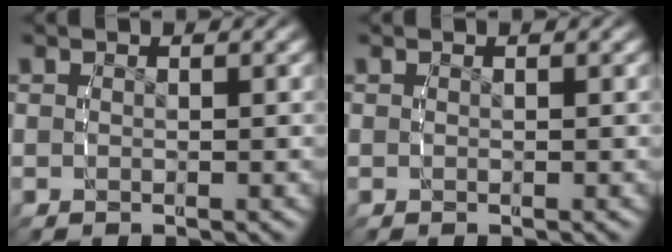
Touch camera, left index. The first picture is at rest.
{"total": 0.0}